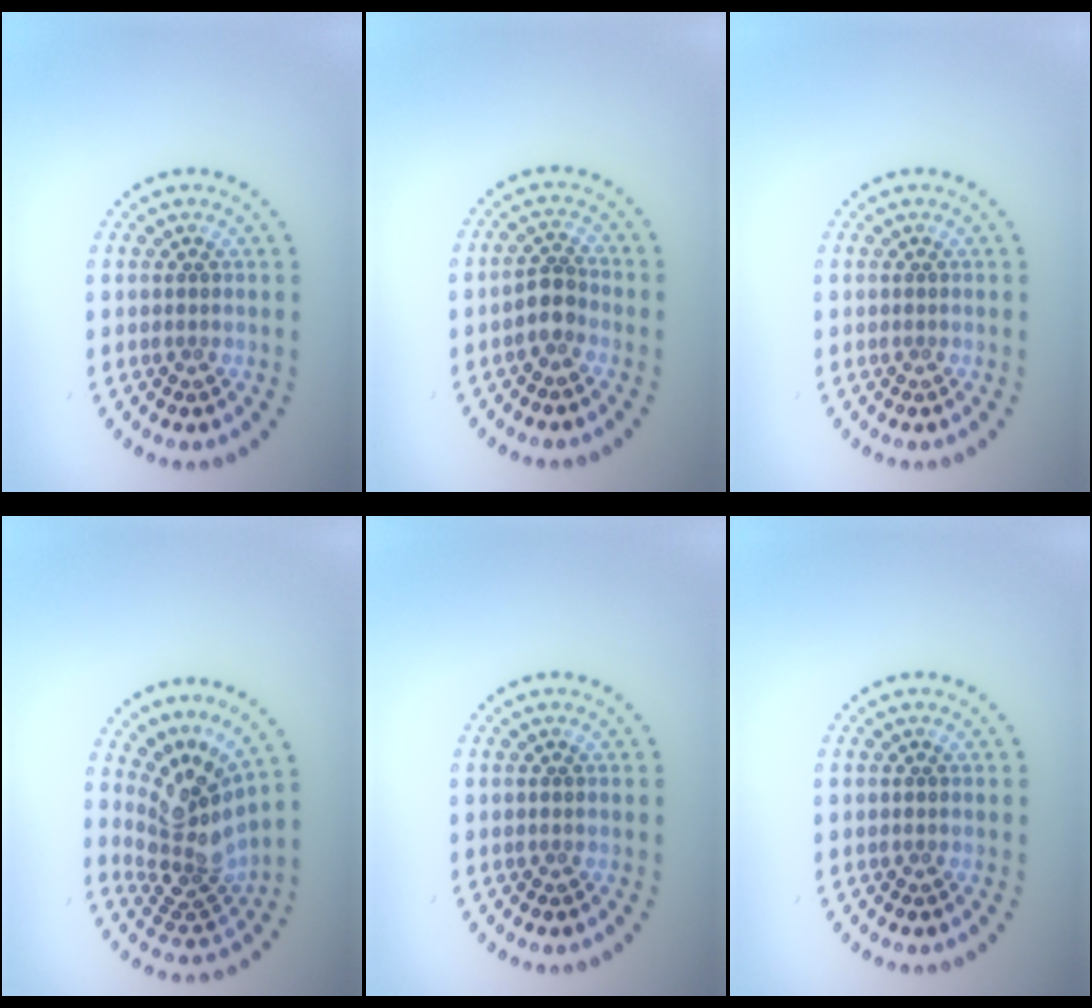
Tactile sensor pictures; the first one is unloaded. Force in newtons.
{"total": 2.1, "press": 1.8, "slide": 1.1}
{"total": 0.0}
{"total": 4.6, "press": 3.0, "slide": 3.4}
{"total": 0.0}
{"total": 0.0}